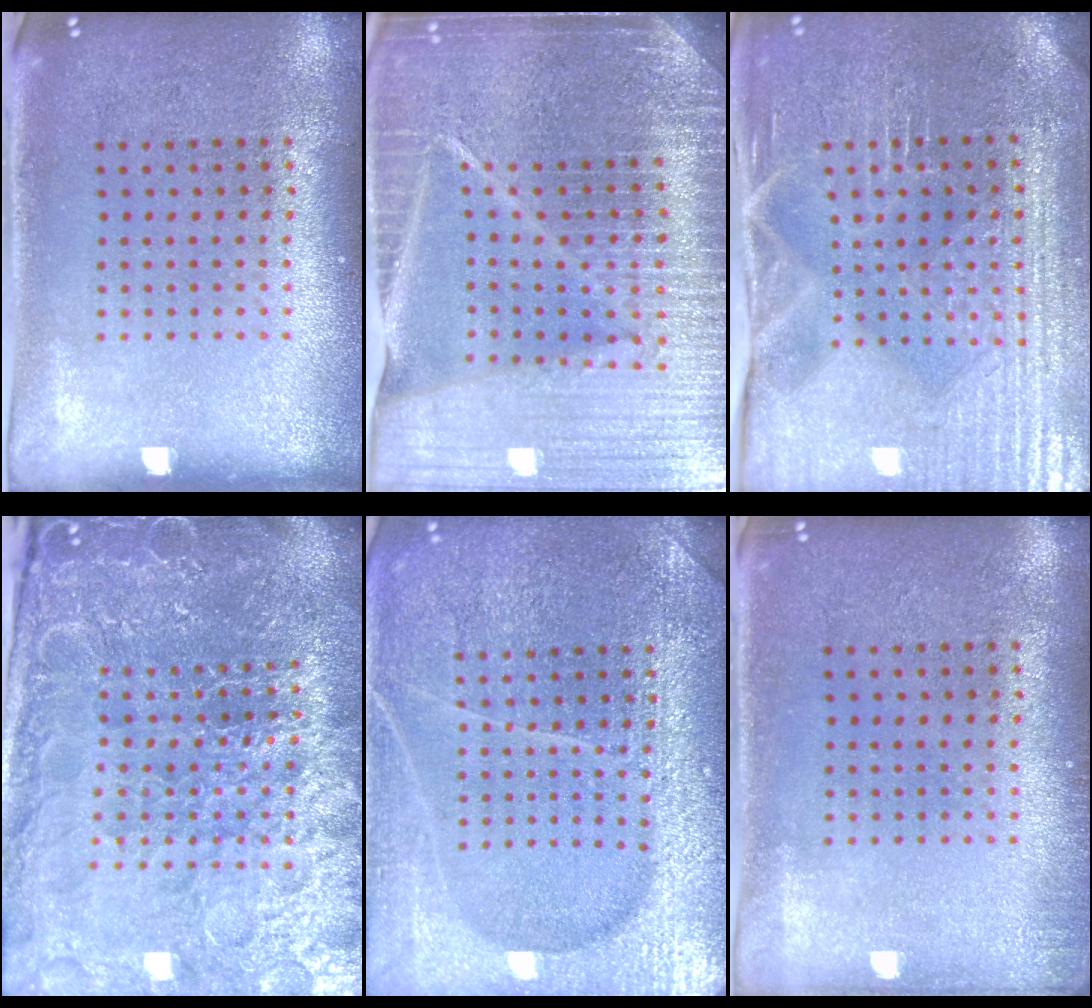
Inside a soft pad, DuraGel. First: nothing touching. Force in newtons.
{"total": 6.4, "press": 5.6, "slide": 3.2}
{"total": 4.3, "press": 4.2, "slide": 1.0}
{"total": 6.1, "press": 5.4, "slide": 2.8}
{"total": 6.6, "press": 6.5, "slide": 0.9}
{"total": 0.9, "press": 0.9, "slide": 0.2}